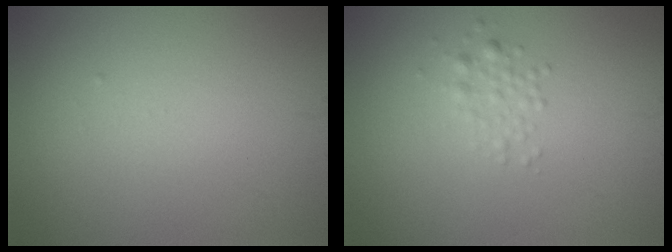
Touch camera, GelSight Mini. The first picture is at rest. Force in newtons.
{"total": 1.4, "press": 1.4, "slide": 0.1}